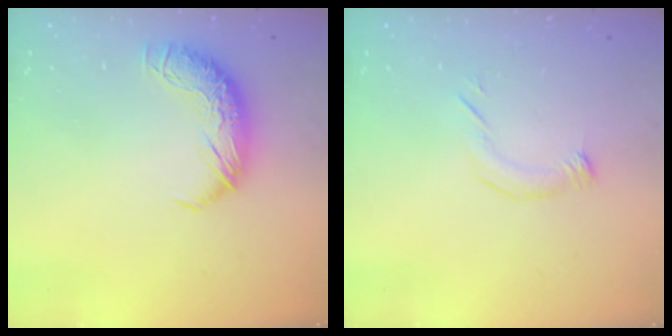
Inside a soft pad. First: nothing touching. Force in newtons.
{"total": 5.9, "press": 5.9, "slide": 0.2}